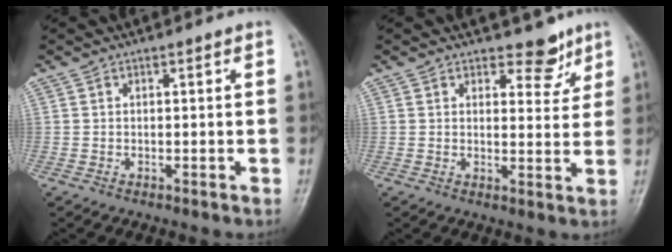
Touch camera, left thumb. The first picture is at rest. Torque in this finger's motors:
{"motor_torque": [0.01, 0.01, -0.24, -0.29, 0.03]}